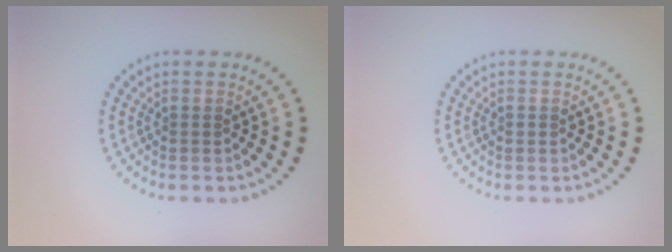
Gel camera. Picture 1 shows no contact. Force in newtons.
{"total": 0.5, "press": 0.5, "slide": 0.1}